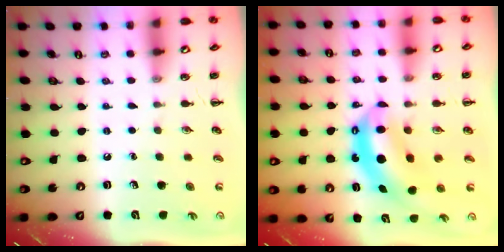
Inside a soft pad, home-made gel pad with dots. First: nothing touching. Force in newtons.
{"total": 7.4, "press": 7.1, "slide": 2.0}